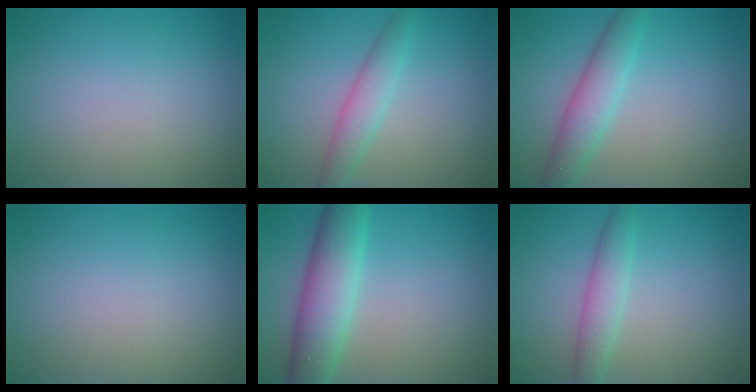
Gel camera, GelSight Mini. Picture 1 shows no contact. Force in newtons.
{"total": 2.7, "press": 2.7, "slide": 0.0}
{"total": 3.7, "press": 3.7, "slide": 0.1}
{"total": 0.0}
{"total": 6.2, "press": 6.2, "slide": 0.4}
{"total": 2.7, "press": 2.7, "slide": 0.2}